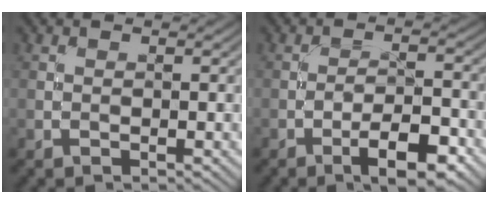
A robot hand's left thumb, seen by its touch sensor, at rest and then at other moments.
{"total": 6.6, "force": [-3.8, 2.0, 5.1], "torque": [-0.078, 0.008, -0.060]}